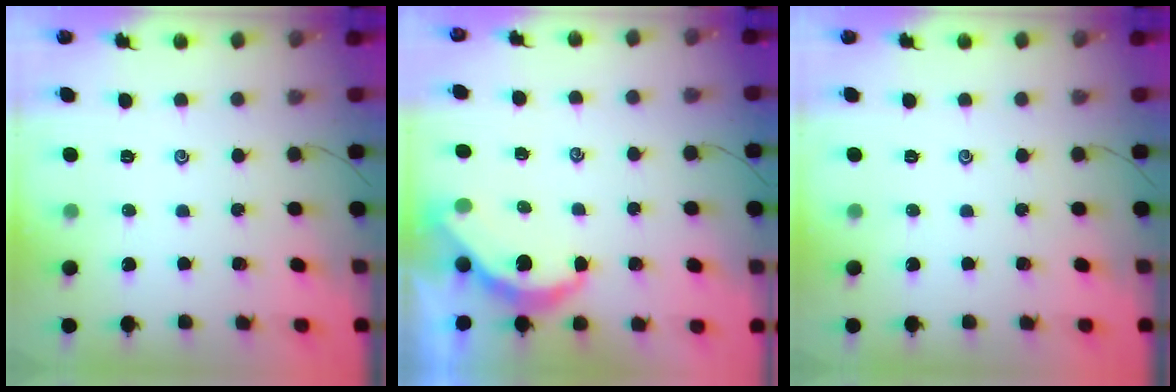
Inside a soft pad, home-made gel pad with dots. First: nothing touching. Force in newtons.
{"total": 5.4, "press": 5.4, "slide": 0.3}
{"total": 0.0}